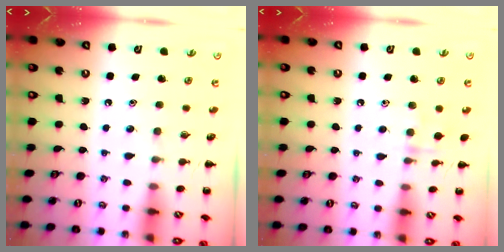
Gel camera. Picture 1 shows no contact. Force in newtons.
{"total": 6.3, "press": 6.2, "slide": 1.3}